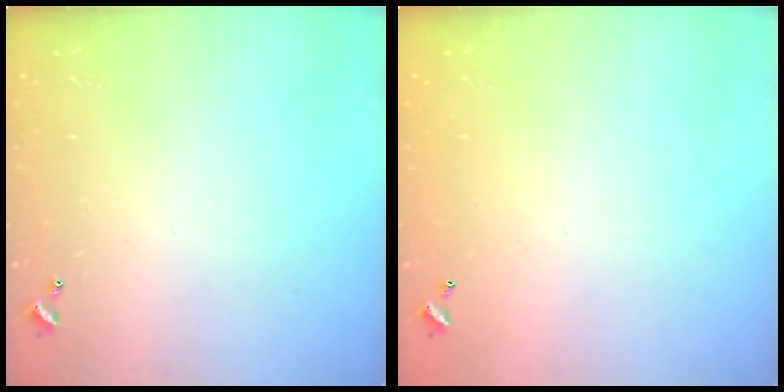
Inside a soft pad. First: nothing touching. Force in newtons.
{"total": 2.7, "press": 2.7, "slide": 0.1}